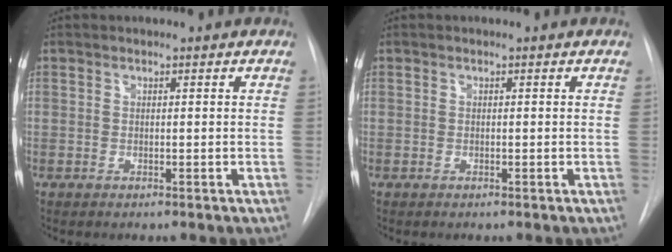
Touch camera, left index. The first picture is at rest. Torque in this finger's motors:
{"motor_torque": [-0.05, 0.05, 0.00, 0.00]}